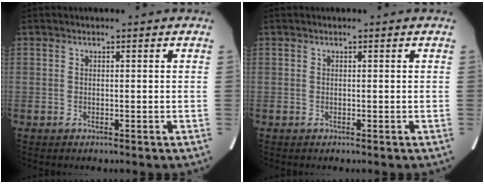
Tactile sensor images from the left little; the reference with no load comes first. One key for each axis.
{"total": 0.0}